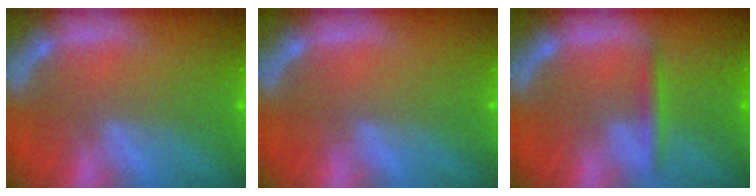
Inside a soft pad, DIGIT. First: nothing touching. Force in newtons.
{"total": 0.0}
{"total": 1.9}